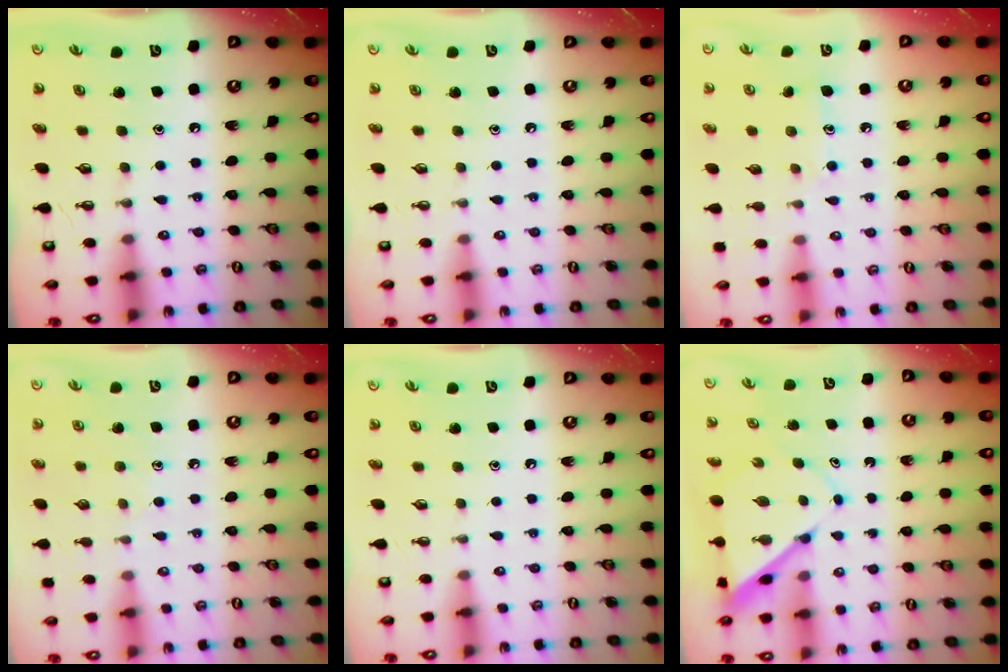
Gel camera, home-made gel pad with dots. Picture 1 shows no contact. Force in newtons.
{"total": 0.0}
{"total": 6.8, "press": 6.8, "slide": 0.2}
{"total": 5.2, "press": 5.2, "slide": 0.6}
{"total": 0.0}
{"total": 6.1, "press": 6.0, "slide": 0.6}